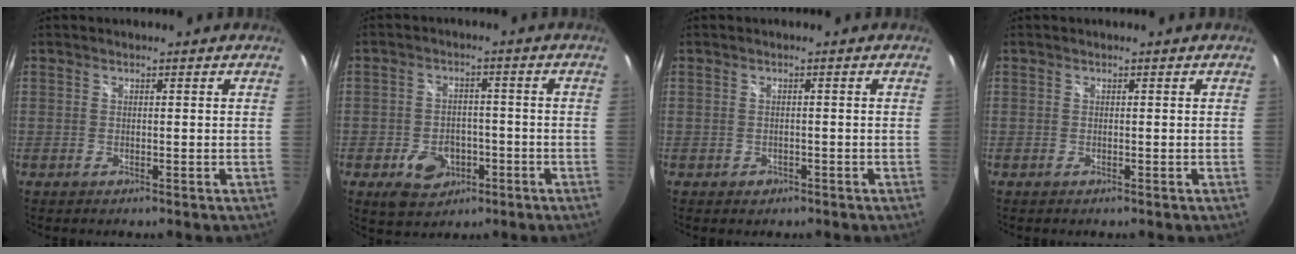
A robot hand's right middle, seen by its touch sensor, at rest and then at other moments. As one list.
[{"total": 7.6, "force": [-3.5, 5.6, 3.7], "torque": [-0.086, 0.008, -0.042]}, {"total": 1.6, "force": [-0.9, 1.3, 0.5], "torque": [-0.010, 0.000, -0.010]}, {"total": 0.0}]